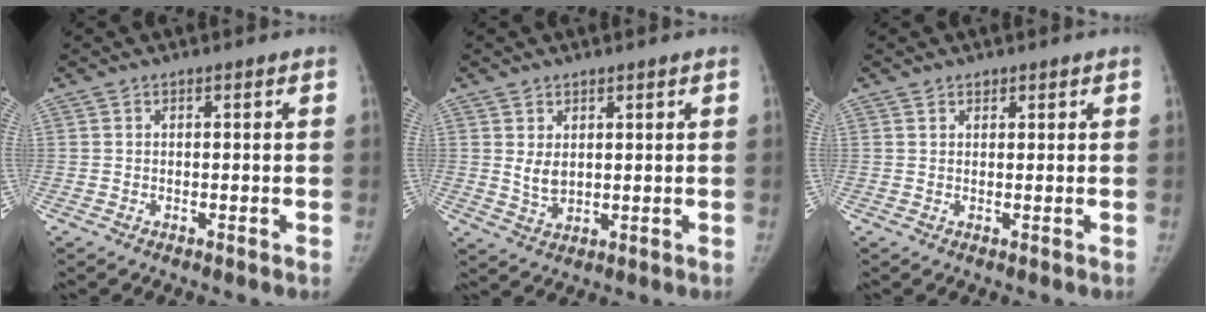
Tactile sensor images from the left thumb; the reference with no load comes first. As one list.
[{"total": 3.7, "force": [1.2, 2.6, 2.4], "torque": [-0.033, -0.016, 0.032]}, {"total": 1.0, "force": [0.8, 0.7, 0.1], "torque": [0.010, -0.005, 0.009]}]